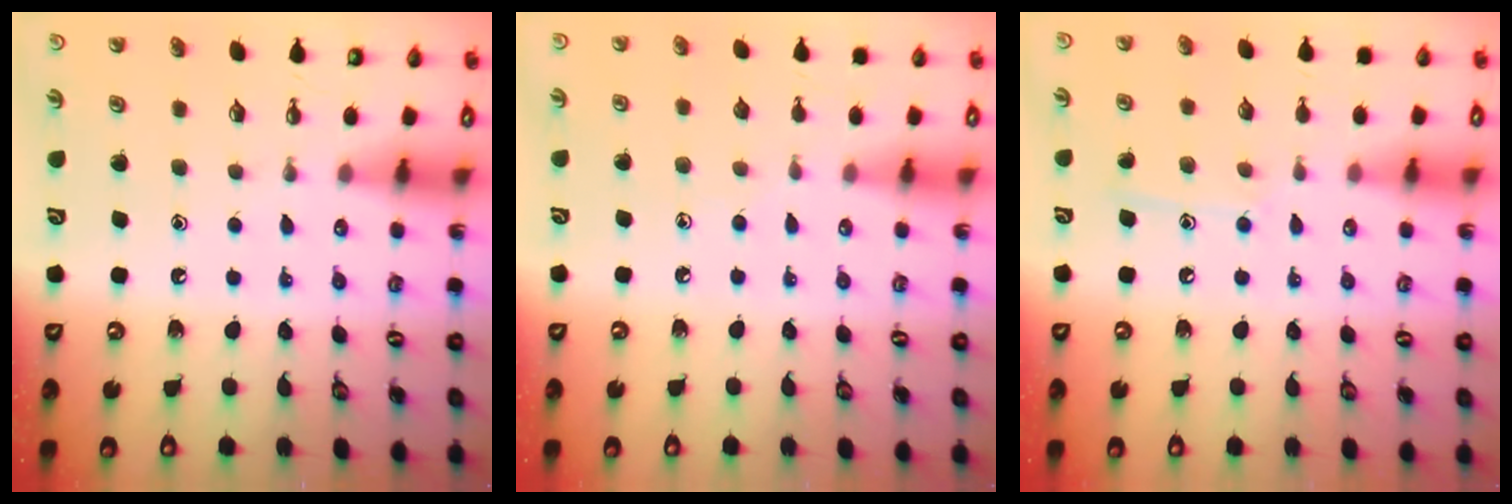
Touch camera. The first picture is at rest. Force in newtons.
{"total": 4.7, "press": 4.7, "slide": 0.5}
{"total": 7.3, "press": 7.3, "slide": 0.6}